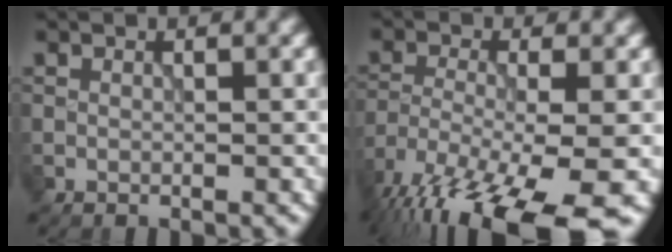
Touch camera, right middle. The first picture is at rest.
{"total": 14.6, "force": [-10.4, 3.6, 9.6], "torque": [-0.188, -0.040, -0.161]}